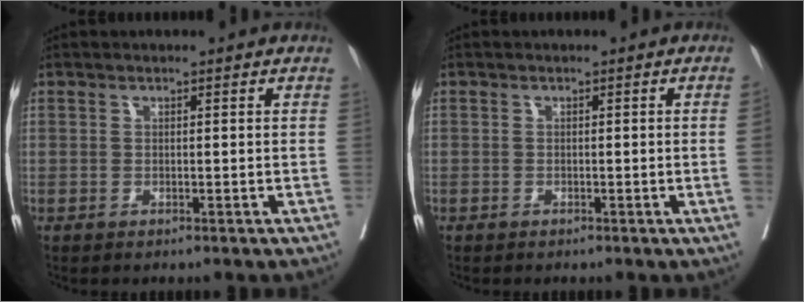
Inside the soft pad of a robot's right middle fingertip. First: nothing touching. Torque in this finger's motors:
{"motor_torque": [1.07, -1.07, -0.82, -0.21]}